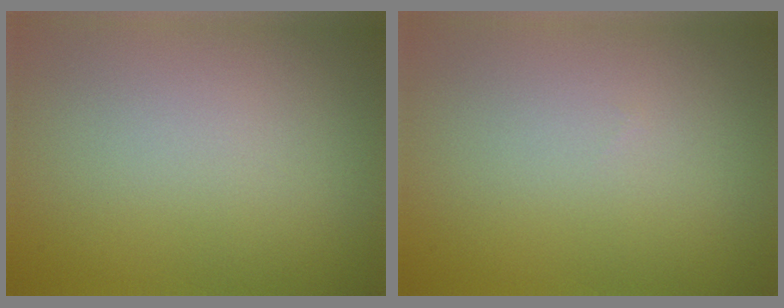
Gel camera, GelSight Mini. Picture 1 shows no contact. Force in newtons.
{"total": 0.0}